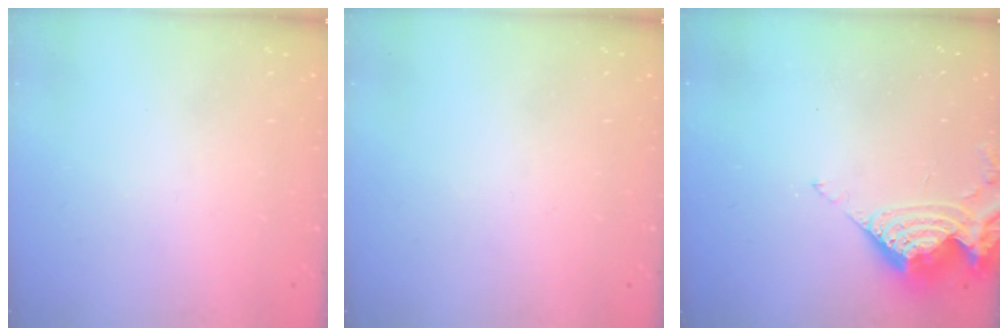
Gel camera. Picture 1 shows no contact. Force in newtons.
{"total": 0.0}
{"total": 8.9, "press": 8.8, "slide": 1.0}